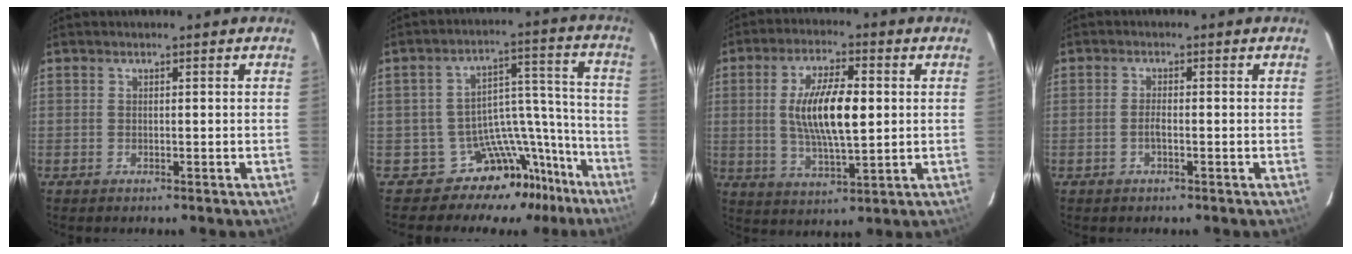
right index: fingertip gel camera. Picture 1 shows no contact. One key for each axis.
{"total": 13.8, "fx": -12.1, "fy": 6.5, "fz": 1.7, "tx": -0.008, "ty": 0.076, "tz": -0.180}
{"total": 12.2, "fx": 1.1, "fy": 3.9, "fz": 11.5, "tx": -0.216, "ty": 0.002, "tz": 0.023}
{"total": 1.7, "fx": -0.6, "fy": 0.4, "fz": 1.5, "tx": -0.032, "ty": 0.002, "tz": -0.013}